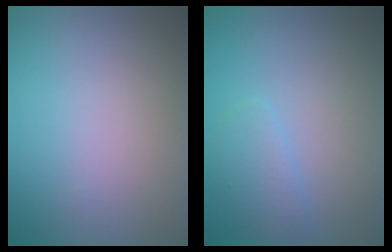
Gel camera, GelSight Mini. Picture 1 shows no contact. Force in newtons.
{"total": 1.6, "press": 1.6, "slide": 0.0}